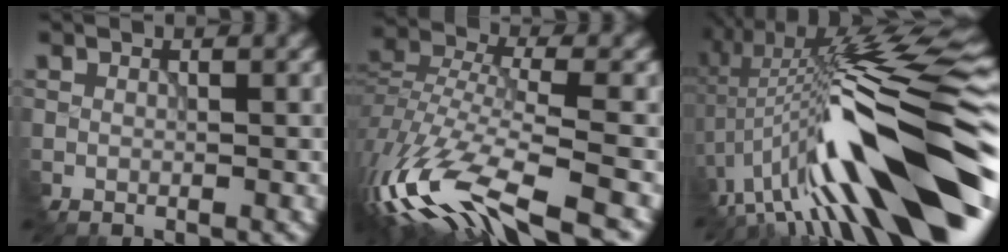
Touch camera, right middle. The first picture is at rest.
{"total": 12.2, "force": [-7.3, 4.1, 8.9], "torque": [-0.210, -0.002, -0.121]}
{"total": 16.3, "force": [-3.5, 3.2, 15.6], "torque": [-0.234, 0.035, -0.061]}